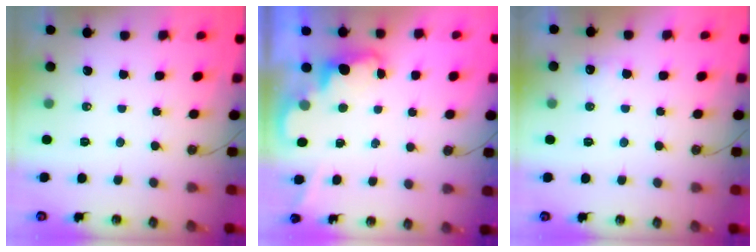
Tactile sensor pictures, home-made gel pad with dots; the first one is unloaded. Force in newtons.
{"total": 2.4, "press": 2.4, "slide": 0.5}
{"total": 4.6, "press": 4.4, "slide": 1.2}